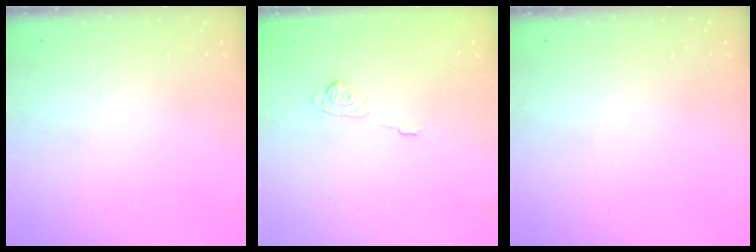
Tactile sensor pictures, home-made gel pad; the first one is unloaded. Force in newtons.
{"total": 6.2, "press": 6.1, "slide": 1.5}
{"total": 0.0}